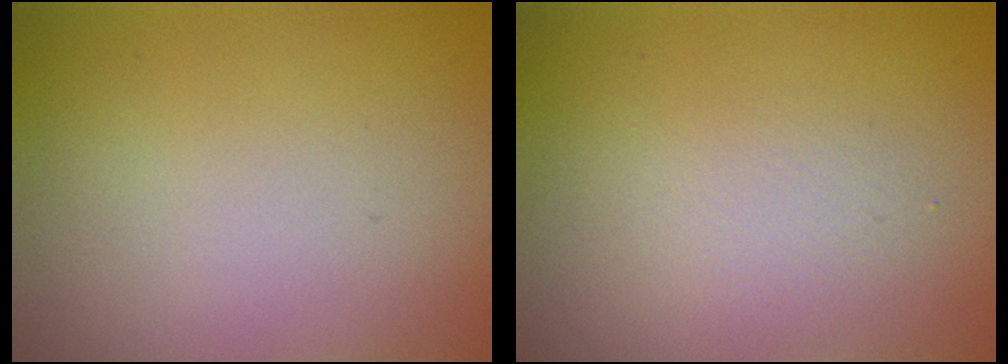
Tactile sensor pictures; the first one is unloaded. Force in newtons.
{"total": 1.8, "press": 1.8, "slide": 0.1}